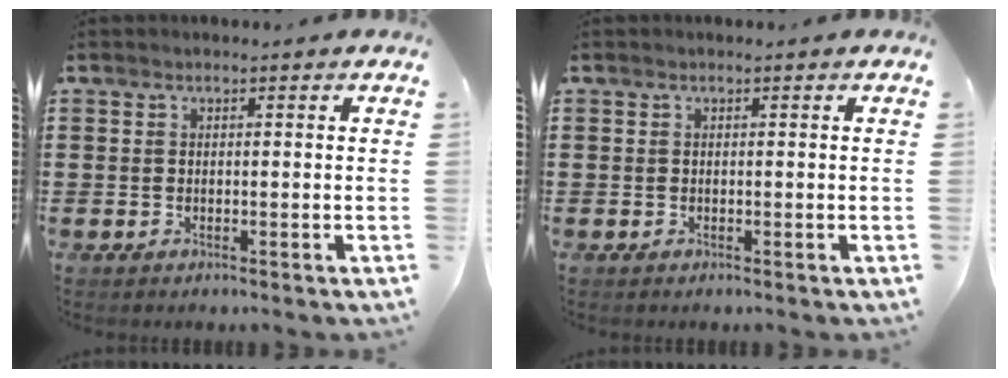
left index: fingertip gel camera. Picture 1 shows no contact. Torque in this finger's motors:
{"motor_torque": [0.11, 0.14, 0.00, -0.01]}